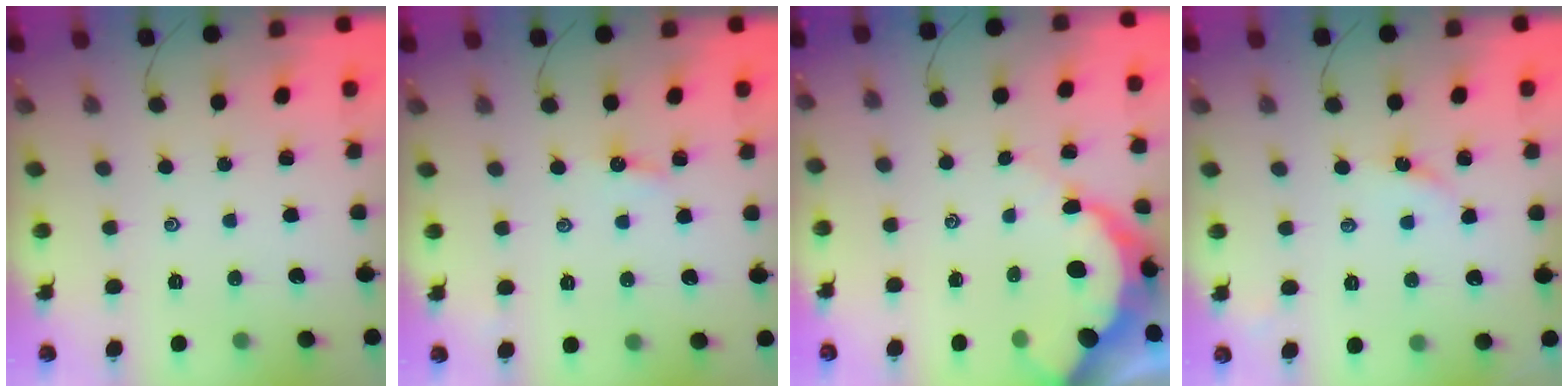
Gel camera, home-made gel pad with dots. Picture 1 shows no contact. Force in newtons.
{"total": 3.9, "press": 3.9, "slide": 0.5}
{"total": 7.5, "press": 7.4, "slide": 0.9}
{"total": 2.6, "press": 2.6, "slide": 0.3}